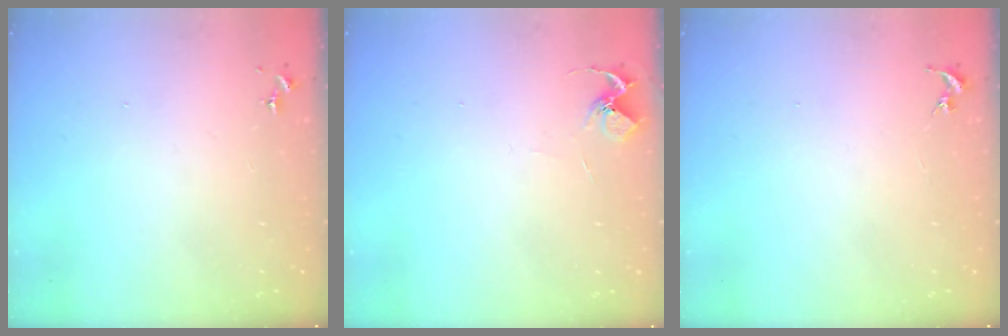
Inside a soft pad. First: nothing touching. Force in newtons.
{"total": 5.8, "press": 5.8, "slide": 0.5}
{"total": 0.0}